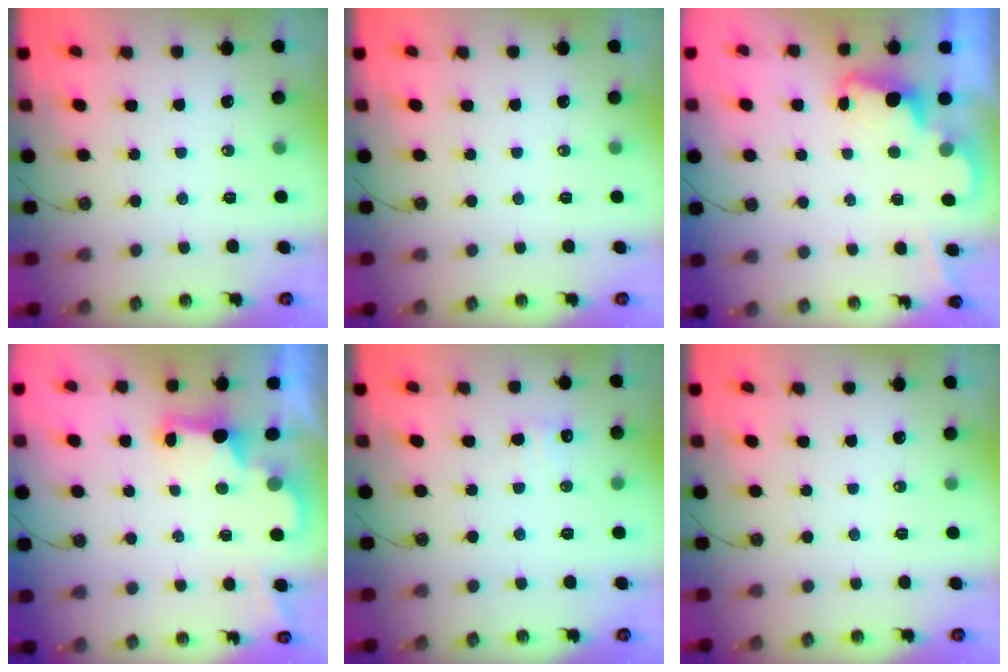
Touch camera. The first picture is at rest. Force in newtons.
{"total": 0.0}
{"total": 2.5, "press": 2.4, "slide": 0.5}
{"total": 2.3, "press": 2.2, "slide": 0.7}
{"total": 6.0, "press": 5.9, "slide": 1.3}
{"total": 0.0}